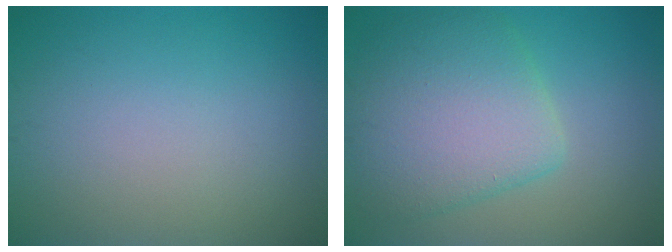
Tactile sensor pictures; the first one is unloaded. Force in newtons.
{"total": 7.3, "press": 7.3, "slide": 0.2}